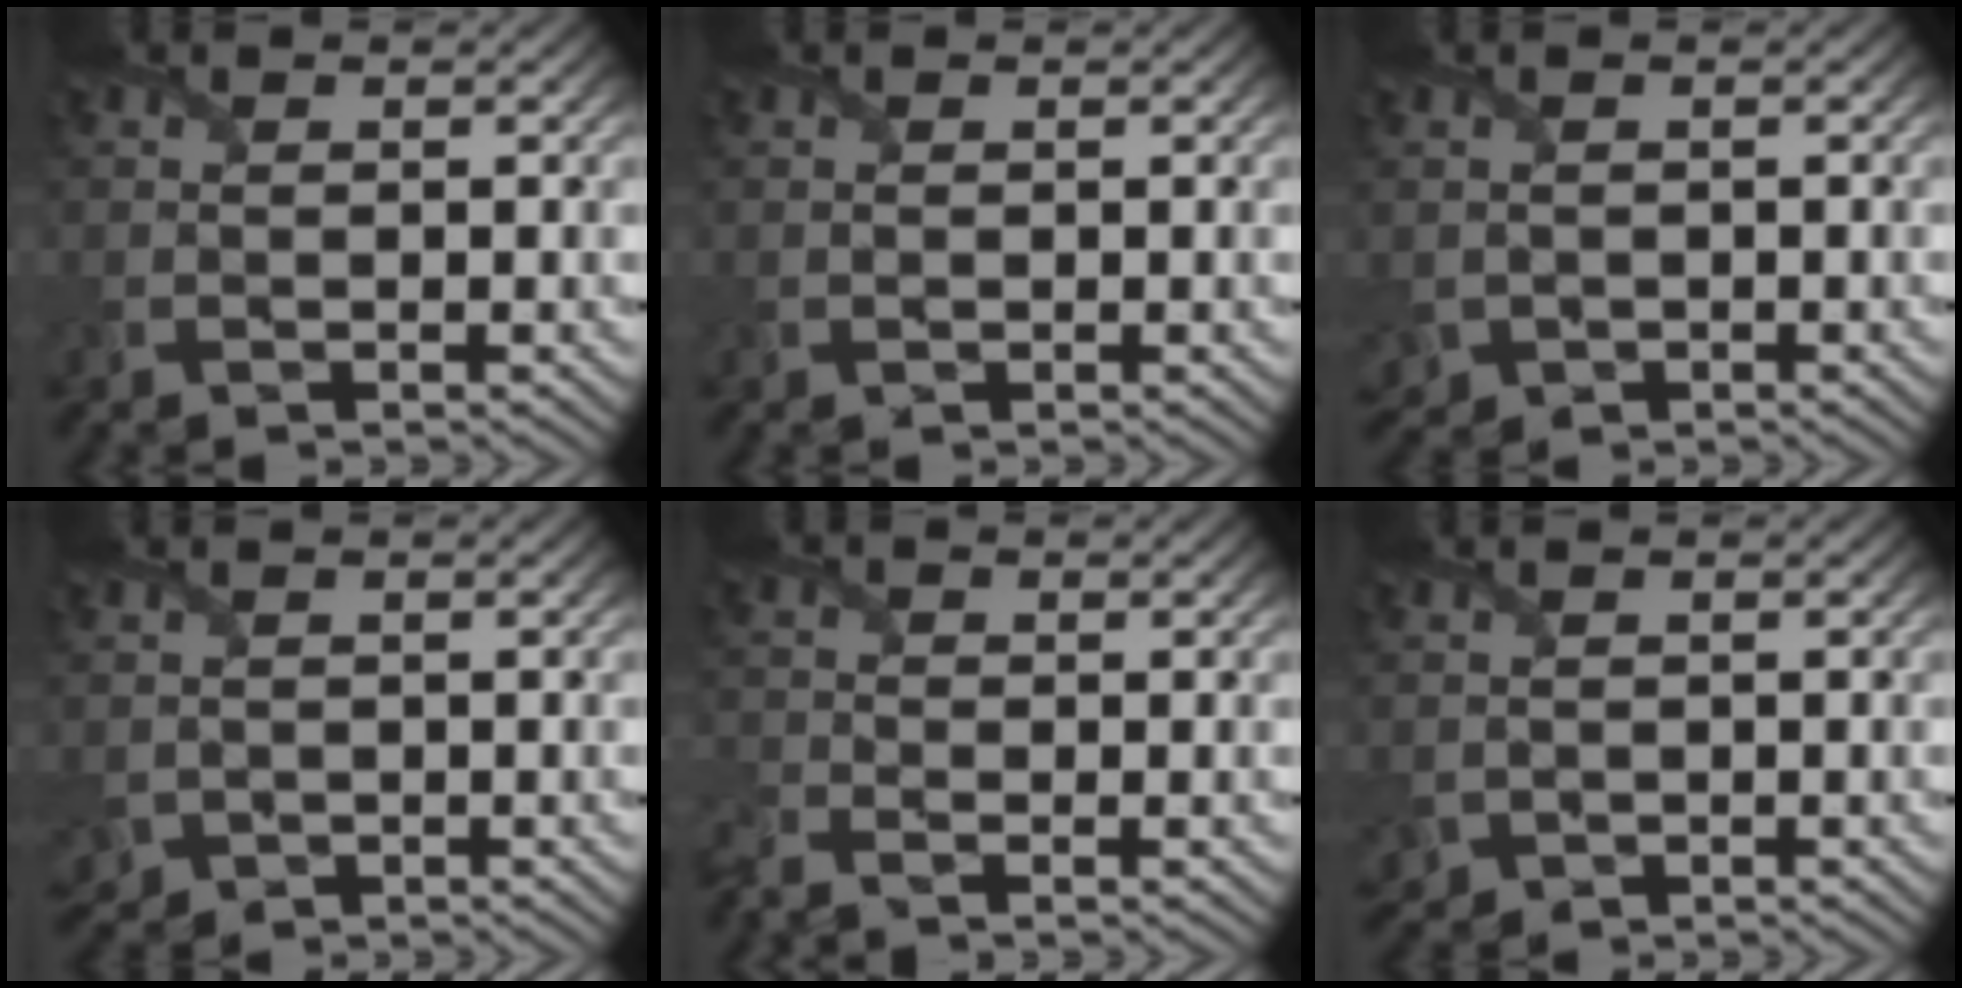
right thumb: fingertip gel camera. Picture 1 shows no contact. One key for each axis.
{"total": 0.0}
{"total": 2.1, "fx": -0.6, "fy": 2.0, "fz": 0.6, "tx": -0.025, "ty": -0.014, "tz": -0.013}
{"total": 2.5, "fx": -0.7, "fy": 2.2, "fz": 0.9, "tx": -0.032, "ty": -0.014, "tz": -0.016}
{"total": 2.9, "fx": -2.5, "fy": 0.9, "fz": 1.1, "tx": -0.032, "ty": -0.013, "tz": -0.063}
{"total": 1.7, "fx": -0.4, "fy": 1.6, "fz": 0.3, "tx": -0.019, "ty": -0.013, "tz": -0.011}